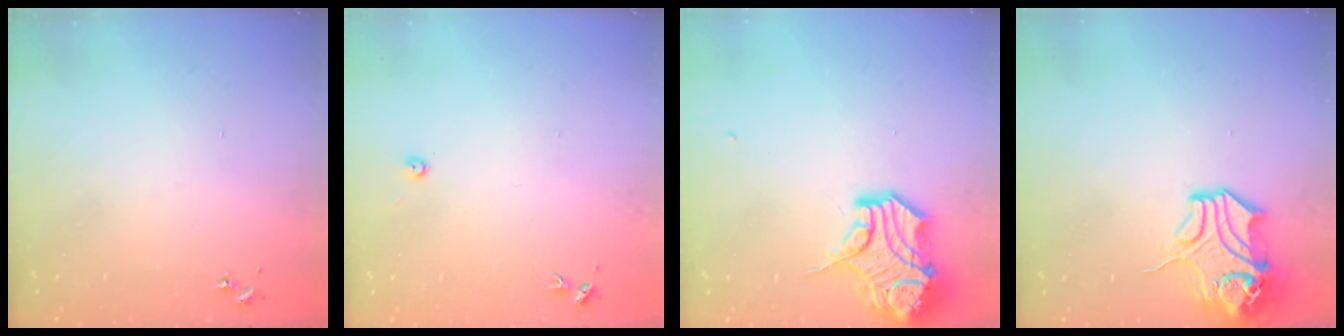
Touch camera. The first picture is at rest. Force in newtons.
{"total": 4.1, "press": 4.1, "slide": 0.4}
{"total": 15.8, "press": 15.6, "slide": 2.2}
{"total": 13.8, "press": 13.7, "slide": 2.0}